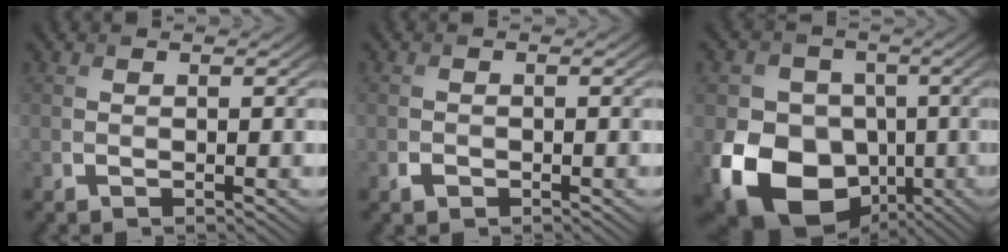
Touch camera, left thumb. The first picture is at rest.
{"total": 1.0, "force": [-0.6, 0.7, 0.4], "torque": [-0.007, -0.004, -0.012]}
{"total": 16.8, "force": [-5.4, 13.4, 8.5], "torque": [-0.173, -0.042, -0.115]}